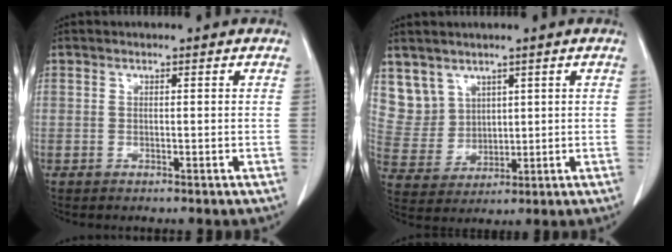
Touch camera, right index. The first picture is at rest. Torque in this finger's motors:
{"motor_torque": [0.15, 0.46, -0.04, 0.00]}